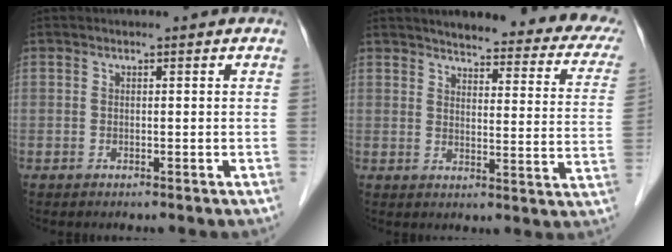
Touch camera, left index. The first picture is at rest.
{"total": 21.1, "force": [18.2, 4.2, 9.9], "torque": [-0.100, -0.032, 0.191]}